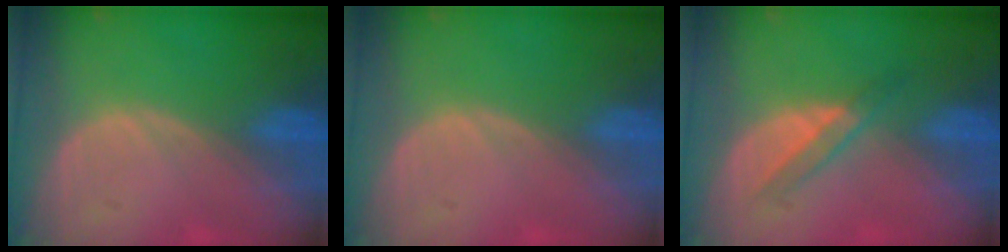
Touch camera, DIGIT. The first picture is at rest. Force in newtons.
{"total": 0.0}
{"total": 3.4, "press": 3.2, "slide": 1.1}